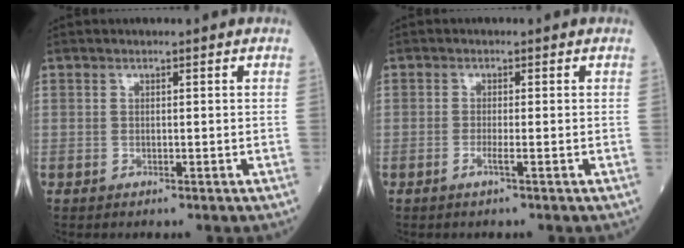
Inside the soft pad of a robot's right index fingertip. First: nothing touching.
{"total": 1.4, "force": [-0.7, -0.2, 1.2], "torque": [-0.026, -0.004, -0.014]}